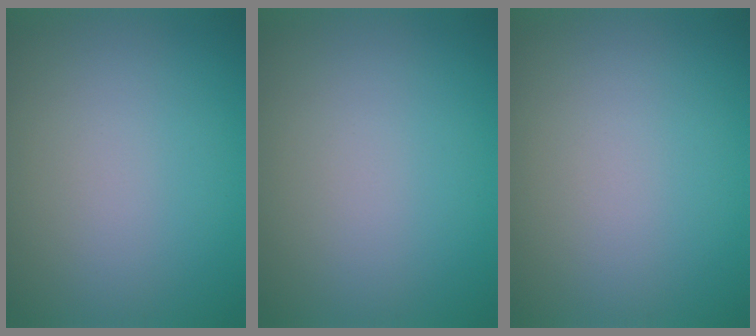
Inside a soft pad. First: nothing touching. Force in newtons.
{"total": 0.0}
{"total": 0.0}